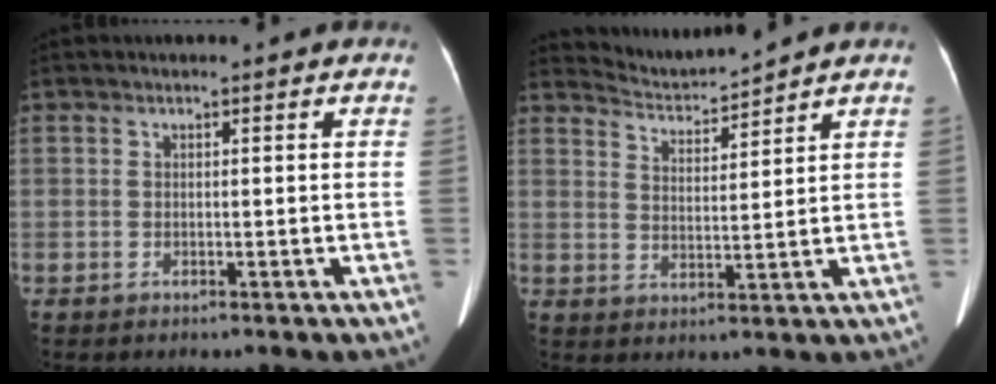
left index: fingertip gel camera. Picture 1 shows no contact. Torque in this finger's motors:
{"motor_torque": [-0.07, -0.26, -0.08, -0.05]}